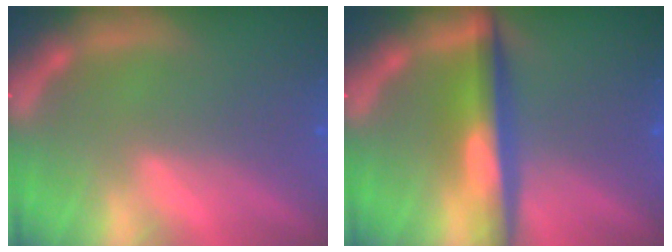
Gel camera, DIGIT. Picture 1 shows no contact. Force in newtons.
{"total": 6.0}